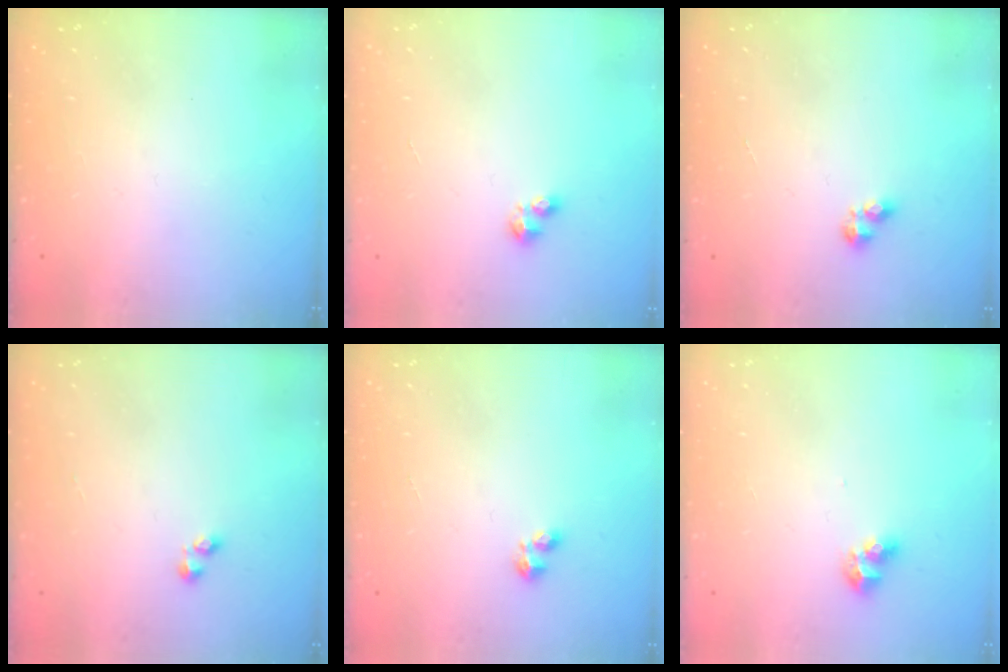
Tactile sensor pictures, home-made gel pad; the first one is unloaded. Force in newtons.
{"total": 2.5, "press": 2.5, "slide": 0.4}
{"total": 3.0, "press": 2.9, "slide": 0.5}
{"total": 1.6, "press": 1.5, "slide": 0.4}
{"total": 3.1, "press": 3.1, "slide": 0.6}
{"total": 6.8, "press": 6.8, "slide": 0.6}